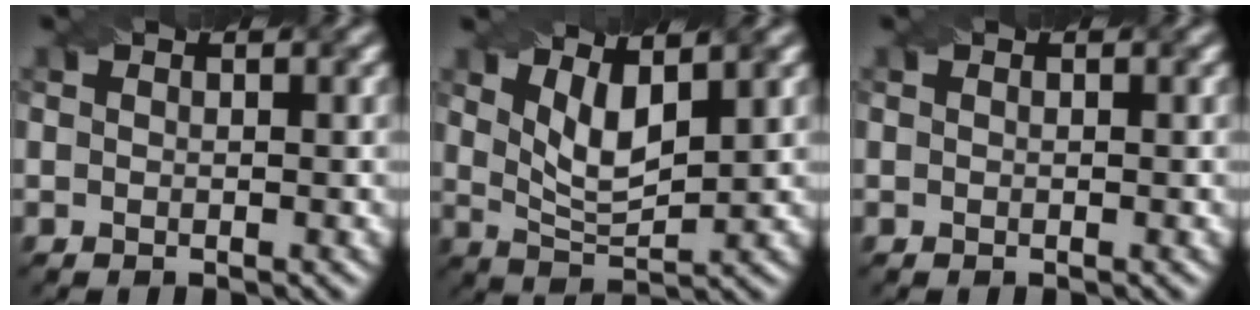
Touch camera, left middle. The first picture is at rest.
{"total": 4.0, "force": [2.0, 1.4, 3.2], "torque": [-0.069, -0.008, 0.041]}
{"total": 0.0}